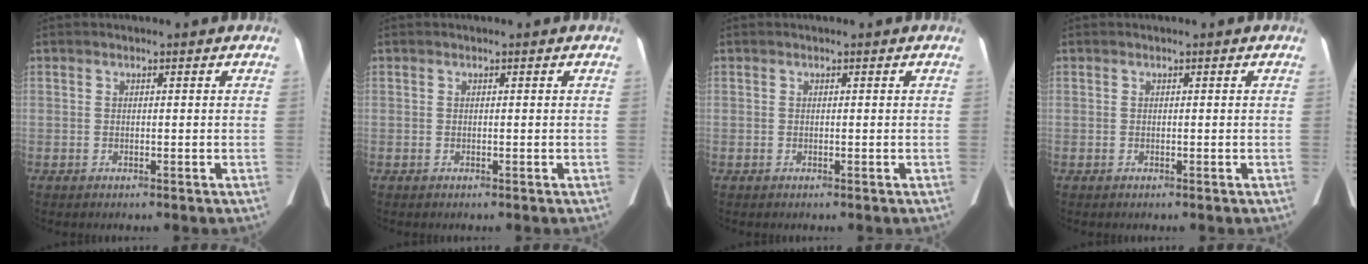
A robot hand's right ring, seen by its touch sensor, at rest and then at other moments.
{"total": 0.0}
{"total": 0.0}
{"total": 0.0}